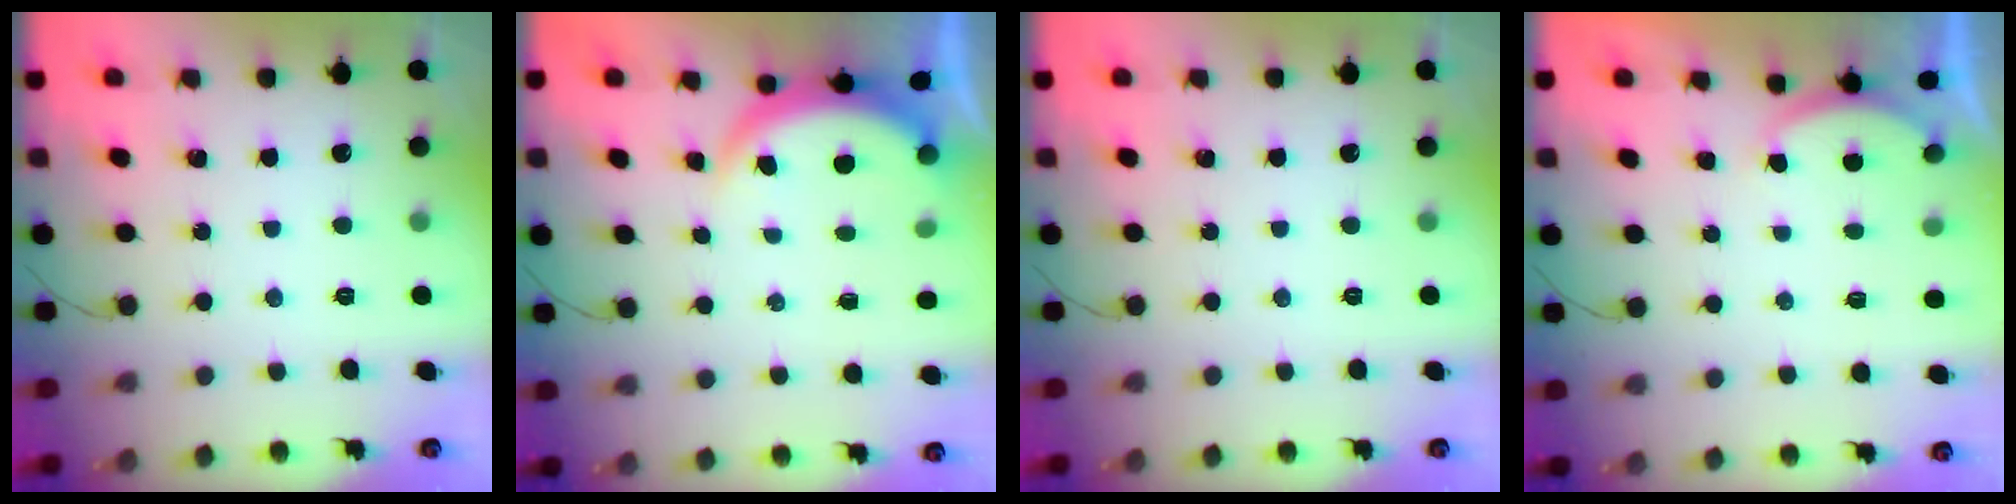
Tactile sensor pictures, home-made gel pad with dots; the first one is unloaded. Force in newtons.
{"total": 5.7, "press": 5.7, "slide": 0.4}
{"total": 0.0}
{"total": 1.7, "press": 1.6, "slide": 0.6}